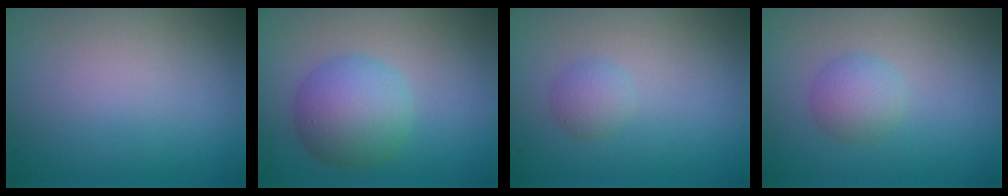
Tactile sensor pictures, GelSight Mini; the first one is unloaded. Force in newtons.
{"total": 4.9, "press": 4.9, "slide": 0.1}
{"total": 1.4, "press": 1.4, "slide": 0.0}
{"total": 2.1, "press": 2.1, "slide": 0.1}